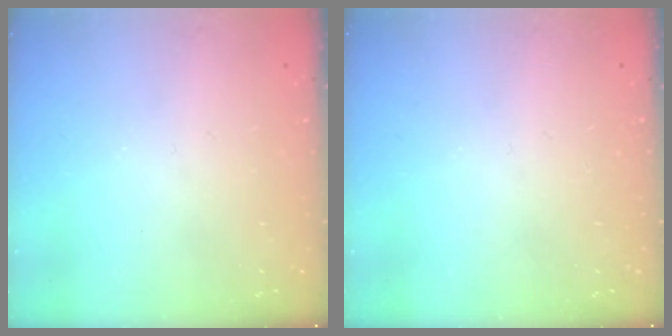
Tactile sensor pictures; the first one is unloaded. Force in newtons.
{"total": 0.0}